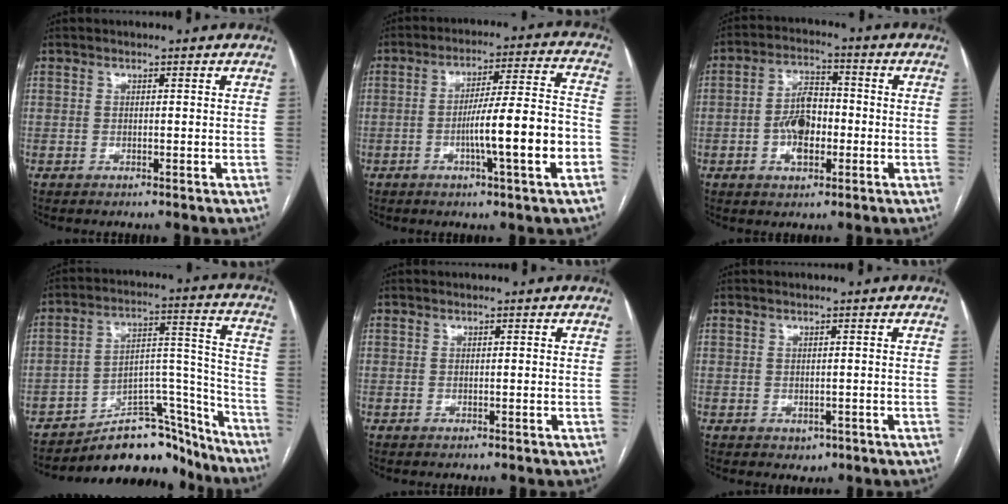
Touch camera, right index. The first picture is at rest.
{"total": 13.1, "force": [-3.9, 0.2, 12.5], "torque": [-0.196, 0.011, -0.060]}
{"total": 7.4, "force": [-1.6, 3.9, 6.1], "torque": [-0.120, 0.015, -0.028]}
{"total": 16.8, "force": [-15.6, 5.0, 3.9], "torque": [-0.030, 0.069, -0.231]}
{"total": 0.0}
{"total": 1.5, "force": [-0.5, 1.2, 0.7], "torque": [-0.008, 0.001, 0.001]}